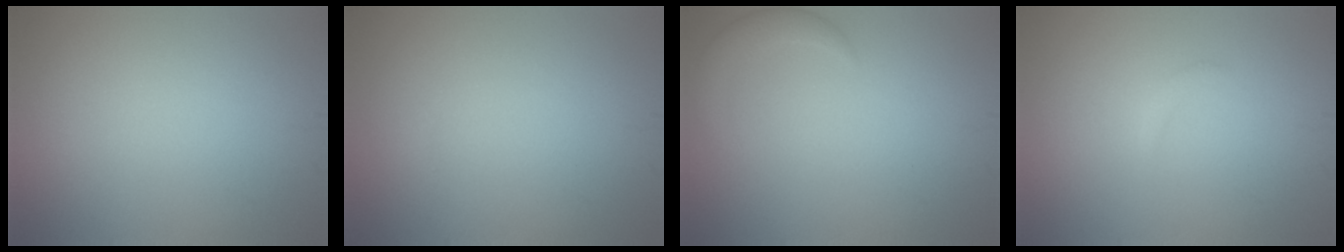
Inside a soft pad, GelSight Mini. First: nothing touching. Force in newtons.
{"total": 0.0}
{"total": 2.2, "press": 2.2, "slide": 0.2}
{"total": 0.6, "press": 0.6, "slide": 0.1}